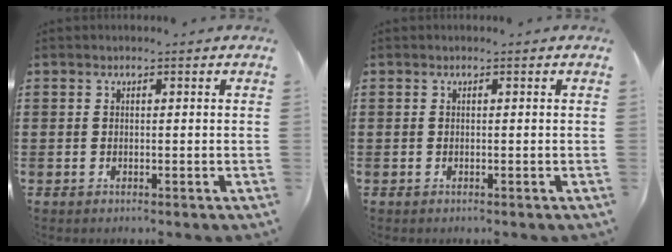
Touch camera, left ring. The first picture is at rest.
{"total": 0.0}